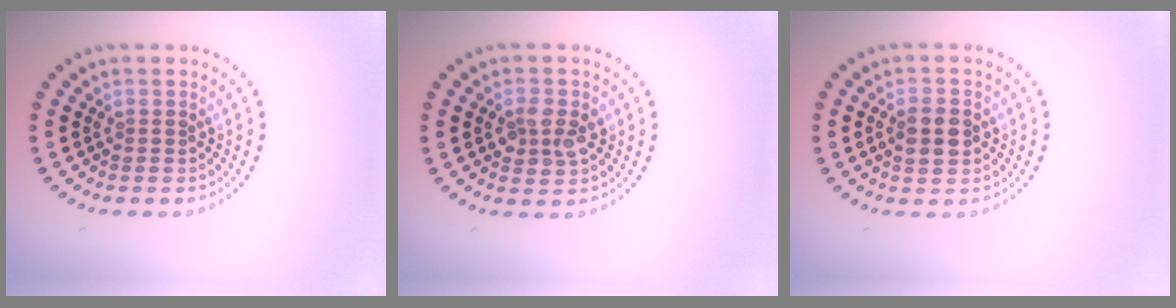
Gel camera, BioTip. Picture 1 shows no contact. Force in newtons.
{"total": 2.4, "press": 2.4, "slide": 0.0}
{"total": 2.7, "press": 2.7, "slide": 0.1}